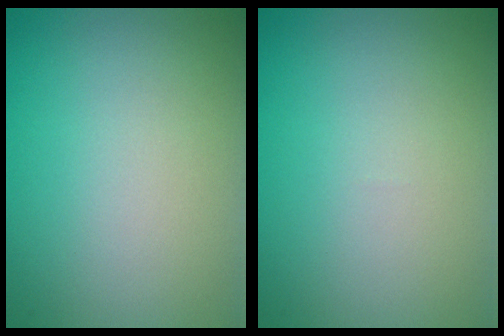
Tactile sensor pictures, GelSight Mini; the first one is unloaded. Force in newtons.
{"total": 0.0}